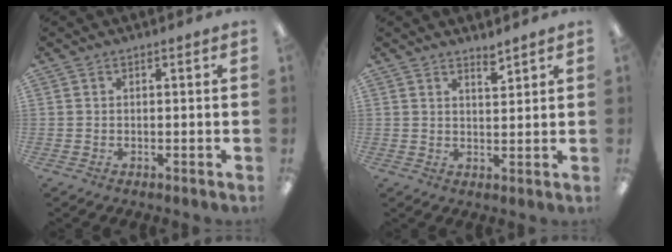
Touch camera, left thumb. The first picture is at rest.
{"total": 2.9, "force": [2.7, 0.3, 1.0], "torque": [-0.009, -0.018, 0.046]}